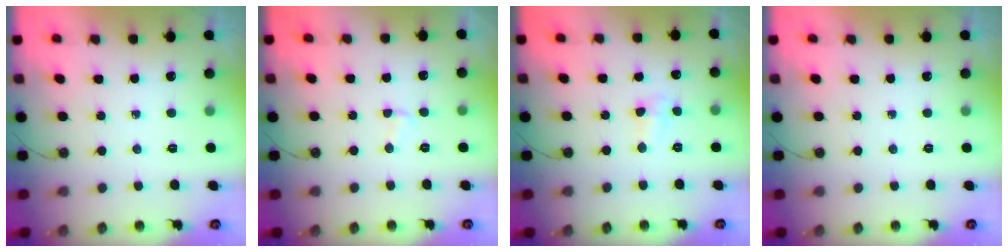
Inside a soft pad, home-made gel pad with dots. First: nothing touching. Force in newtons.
{"total": 2.3, "press": 2.3, "slide": 0.5}
{"total": 4.3, "press": 4.2, "slide": 0.5}
{"total": 0.0}